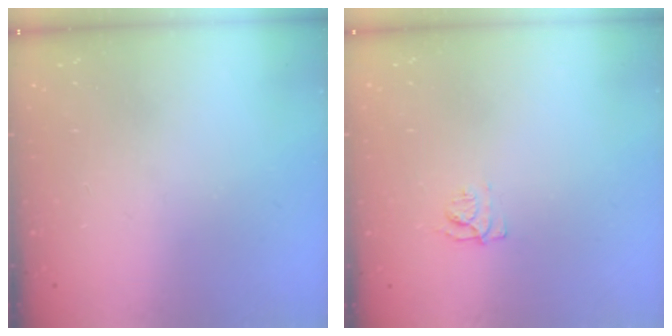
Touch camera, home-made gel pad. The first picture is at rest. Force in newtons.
{"total": 6.2, "press": 6.1, "slide": 0.7}